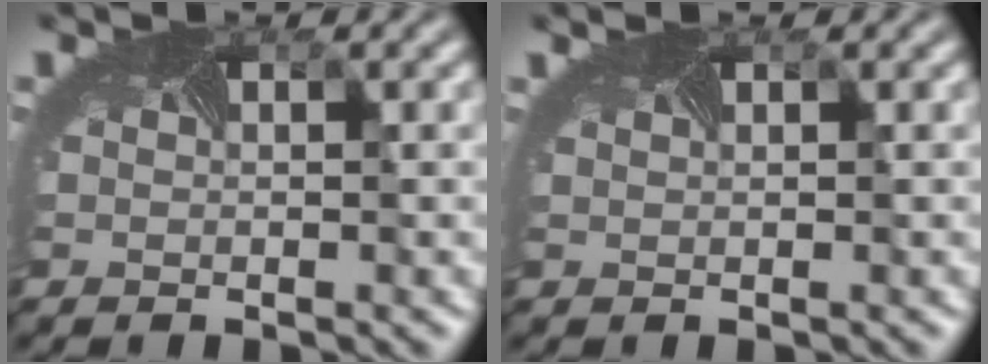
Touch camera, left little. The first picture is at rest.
{"total": 1.0, "force": [0.8, 0.2, 0.5], "torque": [-0.006, 0.001, 0.001]}